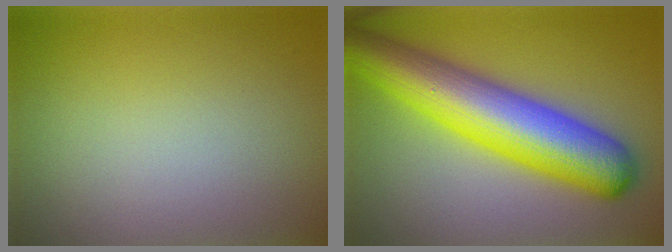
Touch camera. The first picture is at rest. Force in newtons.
{"total": 11.1, "press": 11.1, "slide": 0.3}